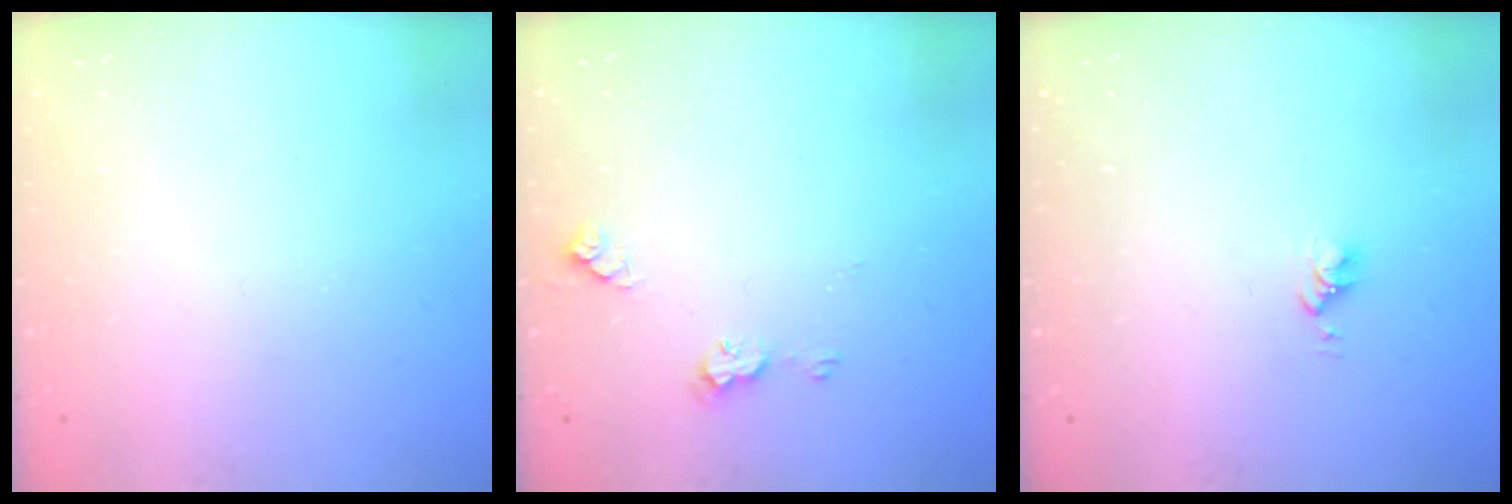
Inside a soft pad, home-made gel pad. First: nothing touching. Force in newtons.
{"total": 5.1, "press": 5.0, "slide": 0.6}
{"total": 2.8, "press": 2.8, "slide": 0.4}